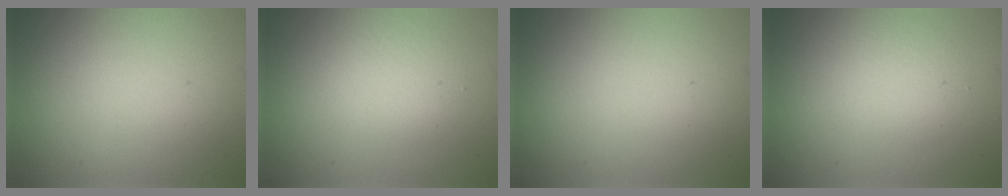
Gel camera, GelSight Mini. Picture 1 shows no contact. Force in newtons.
{"total": 2.5, "press": 2.5, "slide": 0.3}
{"total": 0.0}
{"total": 2.4, "press": 2.4, "slide": 0.1}